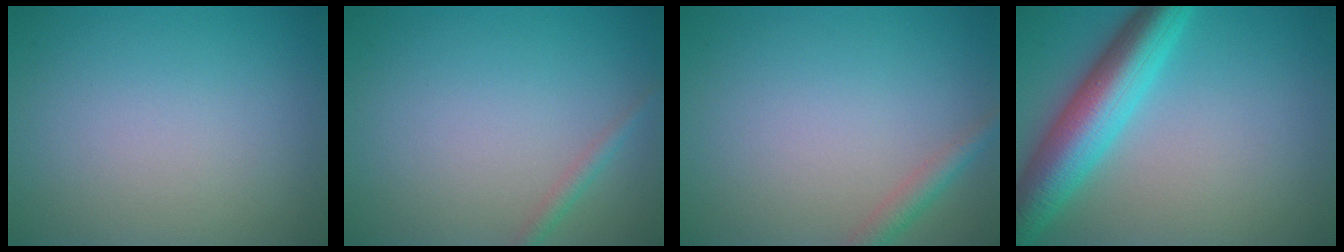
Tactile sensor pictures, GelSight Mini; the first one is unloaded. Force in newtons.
{"total": 1.2, "press": 1.2, "slide": 0.0}
{"total": 1.8, "press": 1.8, "slide": 0.1}
{"total": 7.9, "press": 7.9, "slide": 0.2}